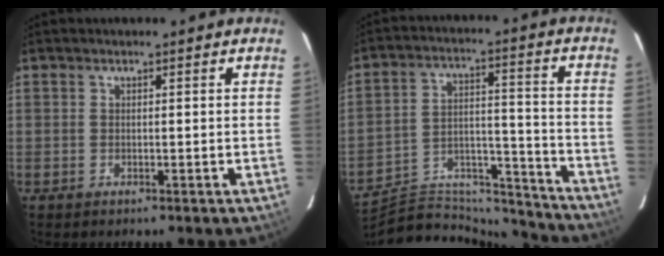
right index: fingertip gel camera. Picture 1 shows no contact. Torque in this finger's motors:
{"motor_torque": [-1.02, -1.04, -0.43, -0.14]}